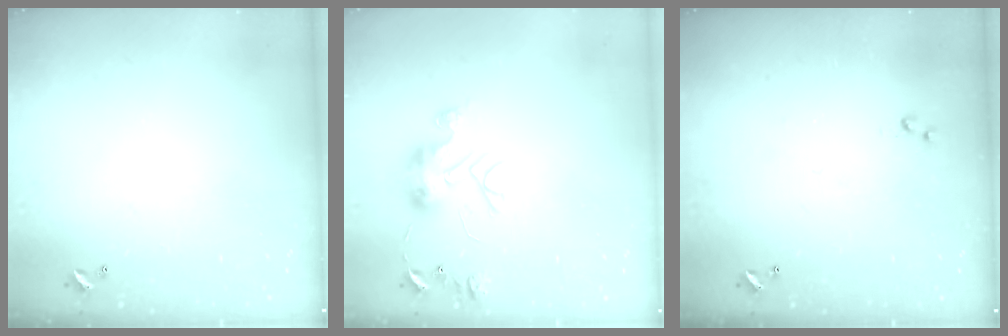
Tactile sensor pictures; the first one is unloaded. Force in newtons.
{"total": 11.6, "press": 11.6, "slide": 1.1}
{"total": 3.0, "press": 3.0, "slide": 0.4}